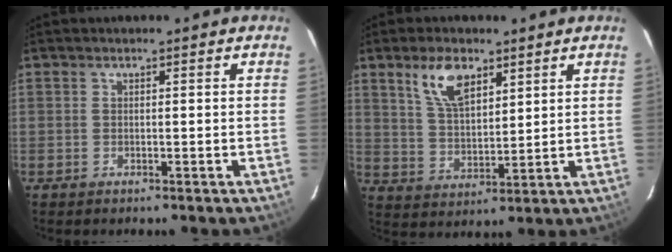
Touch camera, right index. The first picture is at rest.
{"total": 9.0, "force": [5.2, 4.2, 6.0], "torque": [-0.112, 0.011, 0.106]}